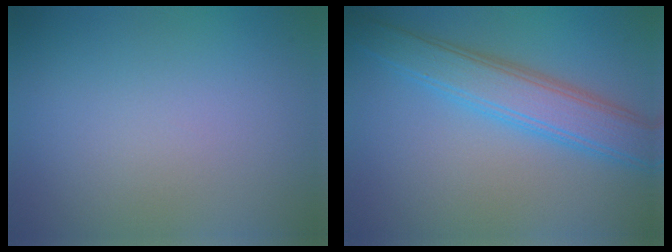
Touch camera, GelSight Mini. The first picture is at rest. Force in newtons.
{"total": 5.2, "press": 5.2, "slide": 0.3}